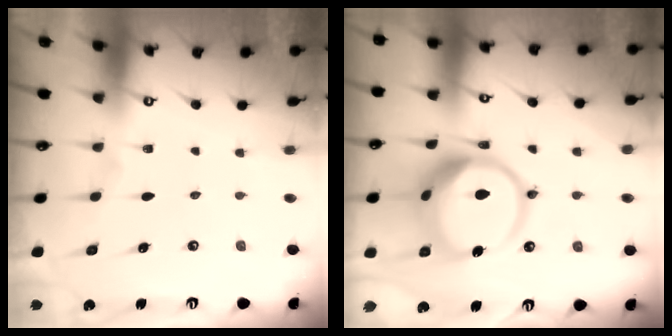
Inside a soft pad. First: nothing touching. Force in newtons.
{"total": 16.2, "press": 16.2, "slide": 1.7}